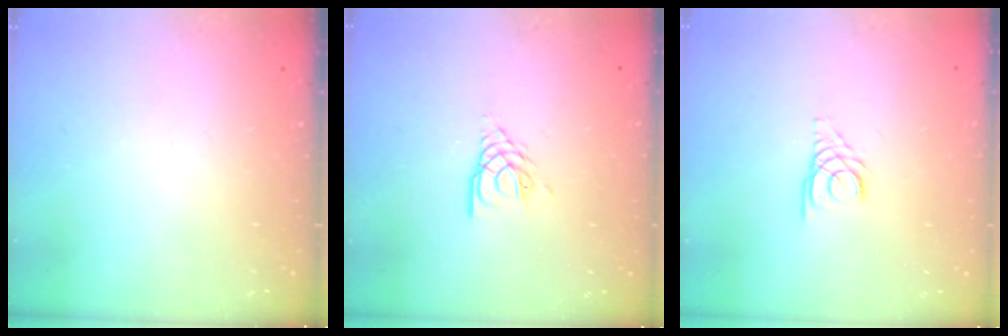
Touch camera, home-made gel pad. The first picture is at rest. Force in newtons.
{"total": 3.3, "press": 3.2, "slide": 0.4}
{"total": 2.7, "press": 2.7, "slide": 0.3}